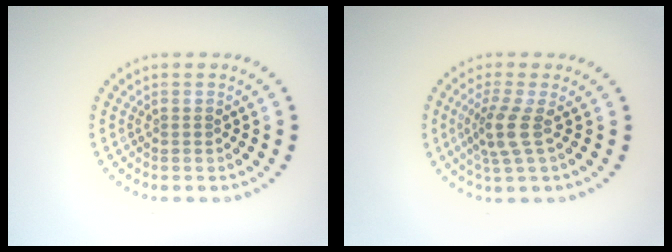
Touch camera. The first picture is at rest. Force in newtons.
{"total": 2.7, "press": 2.1, "slide": 1.8}